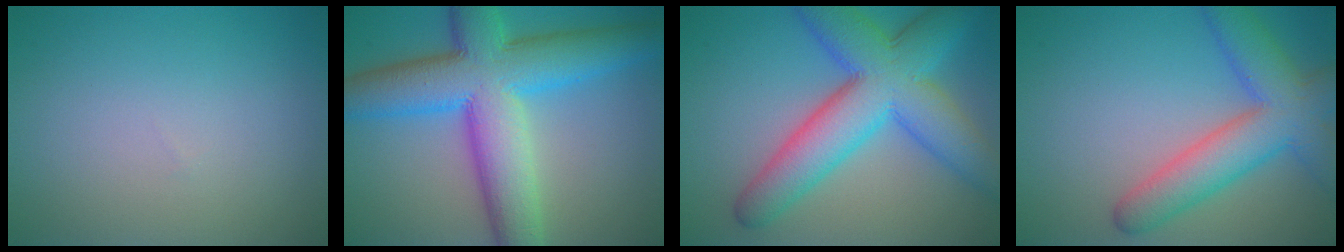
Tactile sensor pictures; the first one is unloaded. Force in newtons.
{"total": 11.9, "press": 11.9, "slide": 0.2}
{"total": 10.0, "press": 10.0, "slide": 0.2}
{"total": 7.2, "press": 7.2, "slide": 0.4}